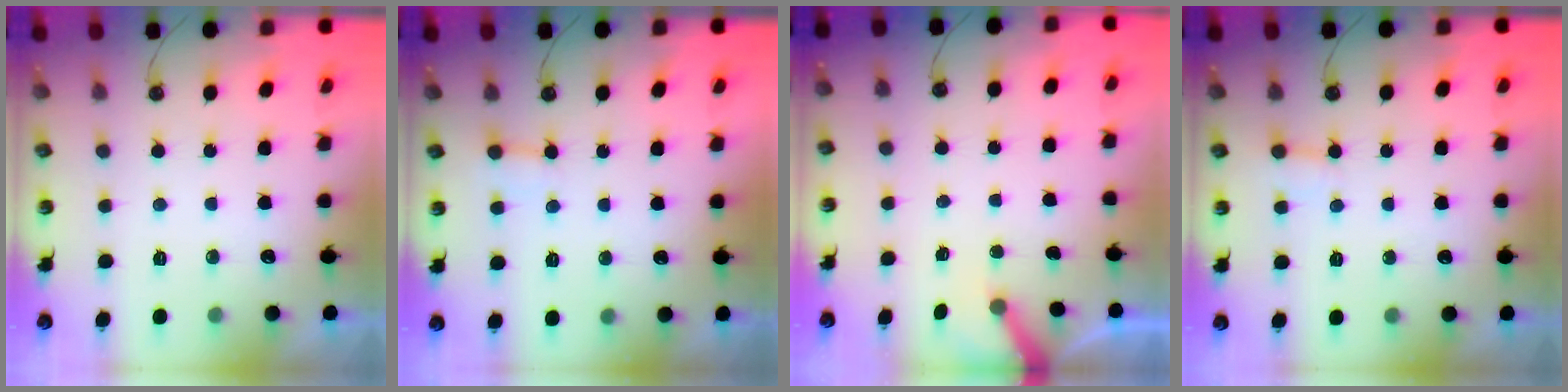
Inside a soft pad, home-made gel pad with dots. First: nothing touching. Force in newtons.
{"total": 3.7, "press": 3.7, "slide": 0.3}
{"total": 3.6, "press": 3.6, "slide": 0.2}
{"total": 3.4, "press": 3.4, "slide": 0.2}